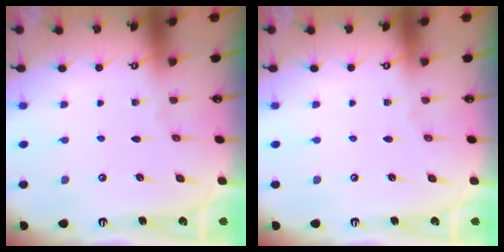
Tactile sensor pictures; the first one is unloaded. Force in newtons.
{"total": 0.0}